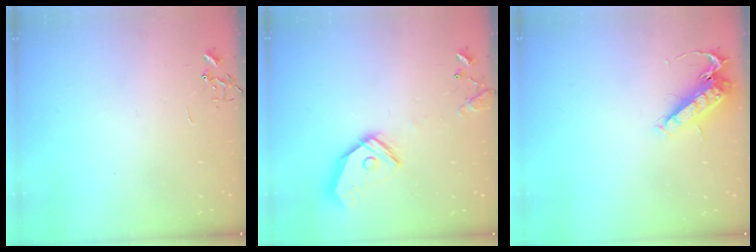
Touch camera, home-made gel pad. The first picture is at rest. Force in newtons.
{"total": 15.9, "press": 15.7, "slide": 2.6}
{"total": 13.8, "press": 13.7, "slide": 1.5}